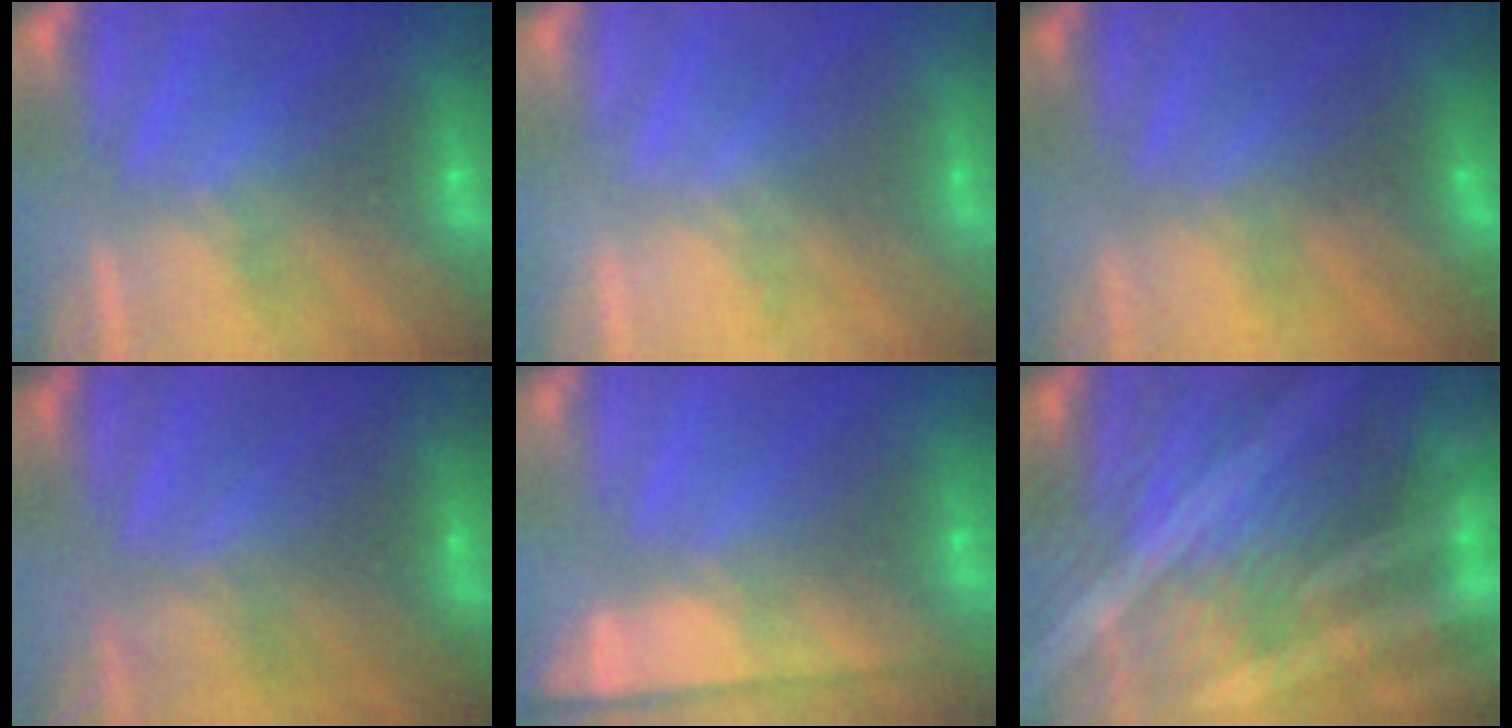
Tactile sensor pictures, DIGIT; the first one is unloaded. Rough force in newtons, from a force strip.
{"total": 2.1}
{"total": 3.6}
{"total": 2.5}
{"total": 8.2}
{"total": 6.9}